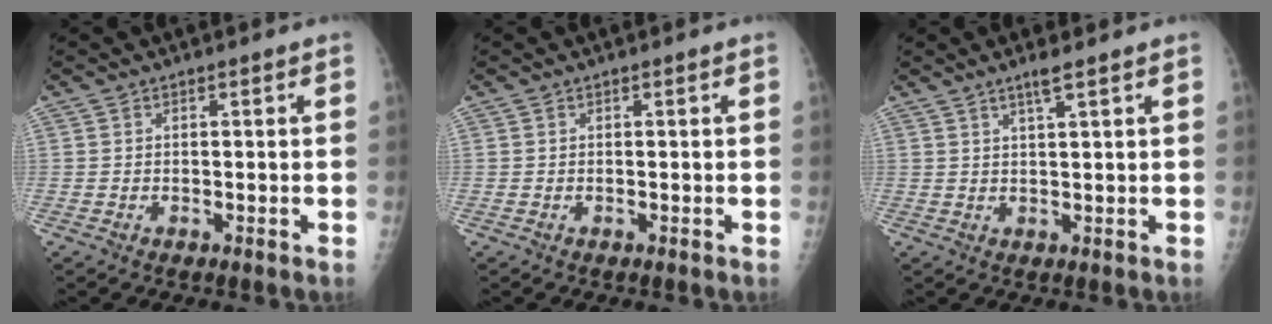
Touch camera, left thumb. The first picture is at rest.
{"total": 0.0}
{"total": 3.0, "force": [2.0, 0.1, 2.2], "torque": [-0.045, -0.010, 0.039]}